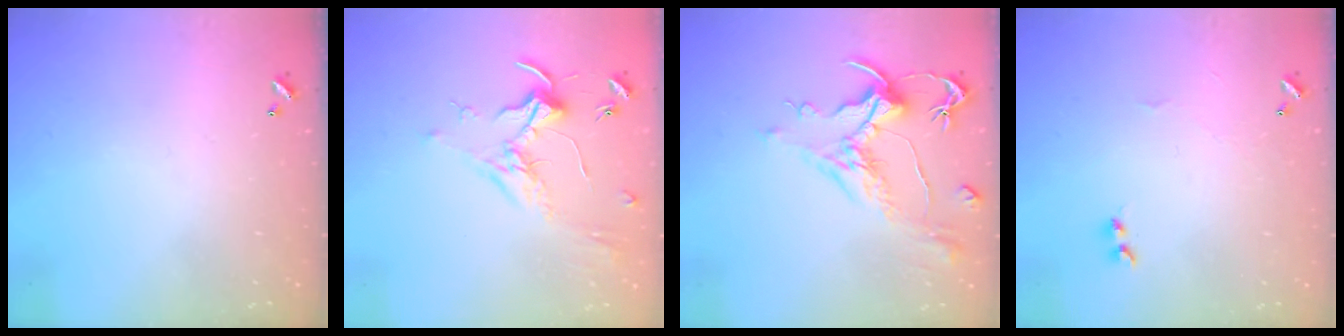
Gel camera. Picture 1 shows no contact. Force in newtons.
{"total": 1.7, "press": 1.5, "slide": 0.7}
{"total": 1.6, "press": 0.8, "slide": 1.5}
{"total": 2.0, "press": 1.9, "slide": 0.6}